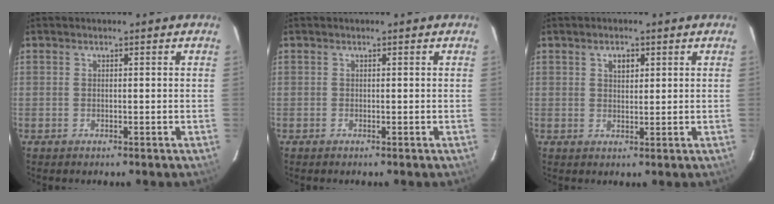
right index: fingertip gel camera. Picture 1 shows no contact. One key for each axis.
{"total": 0.0}
{"total": 2.5, "fx": 1.1, "fy": 1.5, "fz": 1.6, "tx": -0.024, "ty": 0.007, "tz": 0.020}